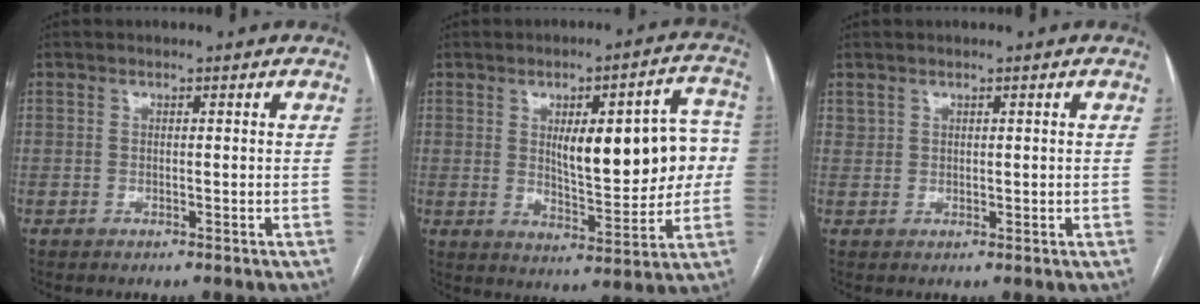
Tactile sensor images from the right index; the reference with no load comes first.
{"total": 15.7, "force": [1.7, 5.0, 14.8], "torque": [-0.192, 0.029, 0.035]}
{"total": 1.3, "force": [1.0, 0.9, 0.3], "torque": [-0.004, 0.002, 0.023]}